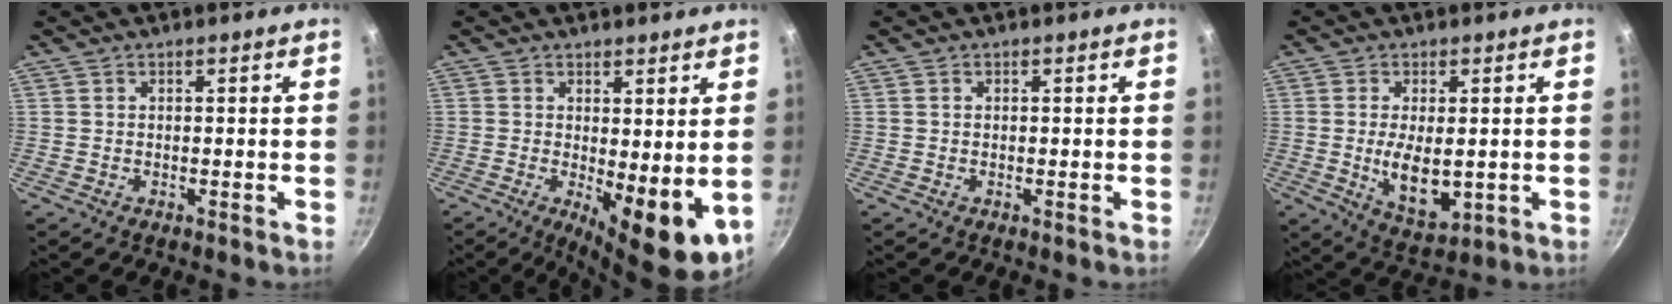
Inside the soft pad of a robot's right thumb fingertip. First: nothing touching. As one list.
[{"total": 9.7, "force": [-0.3, 3.5, 9.0], "torque": [-0.109, -0.014, 0.007]}, {"total": 0.0}, {"total": 8.8, "force": [-0.4, 4.3, 7.6], "torque": [-0.129, -0.013, 0.006]}]